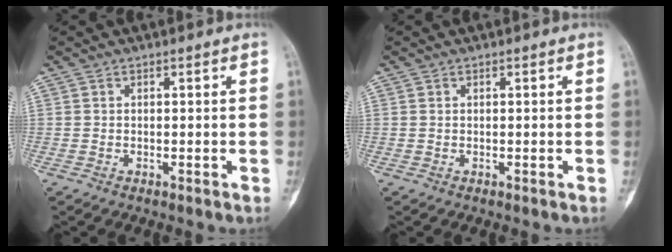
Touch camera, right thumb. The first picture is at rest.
{"total": 0.0}